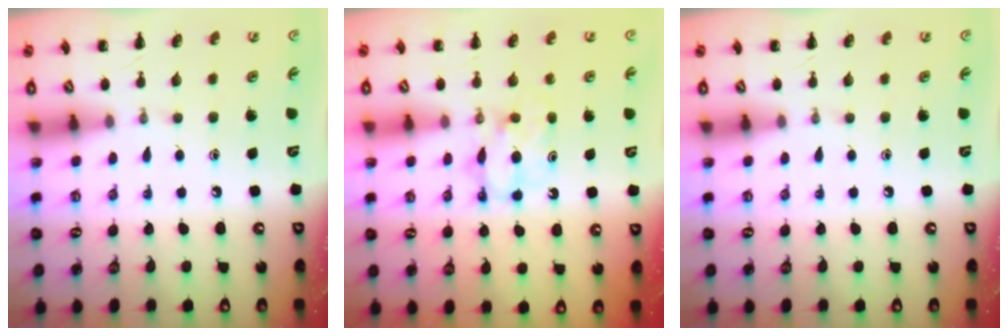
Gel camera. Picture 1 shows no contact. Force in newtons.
{"total": 5.4, "press": 5.3, "slide": 1.0}
{"total": 0.0}